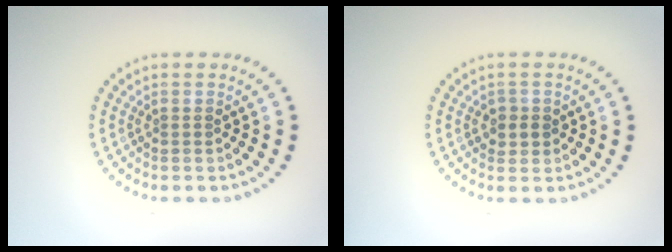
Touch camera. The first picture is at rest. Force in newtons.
{"total": 1.5, "press": 1.4, "slide": 0.7}